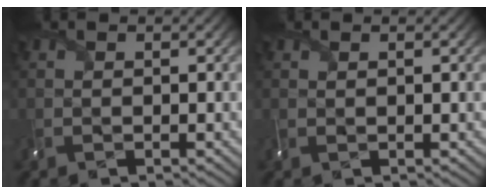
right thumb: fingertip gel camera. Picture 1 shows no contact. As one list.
[{"total": 0.0}]